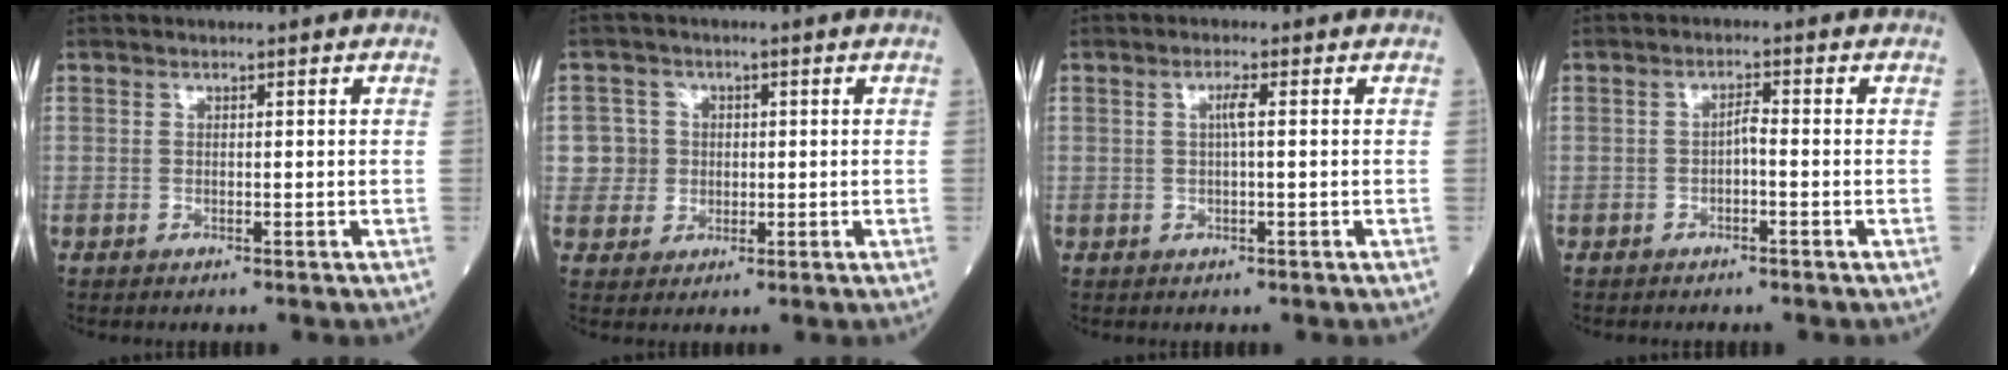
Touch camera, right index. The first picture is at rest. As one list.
[{"total": 4.5, "force": [0.4, 4.4, 0.1], "torque": [0.011, 0.010, 0.007]}, {"total": 1.7, "force": [0.2, 0.1, 1.6], "torque": [-0.032, 0.003, 0.002]}, {"total": 1.6, "force": [-0.7, 0.3, 1.4], "torque": [-0.022, 0.003, -0.014]}]